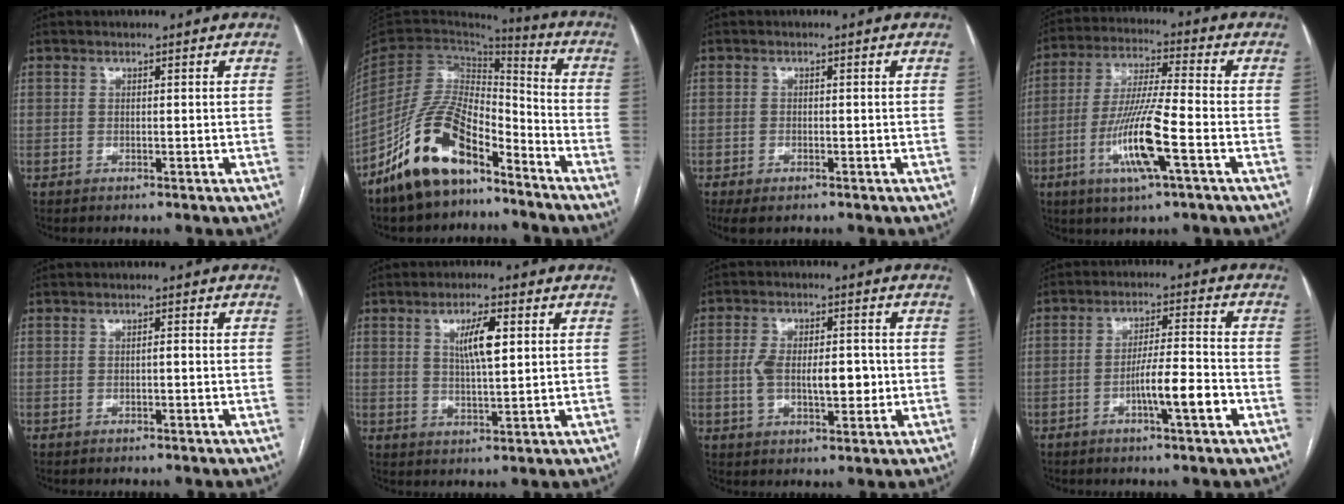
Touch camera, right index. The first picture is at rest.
{"total": 15.9, "force": [-11.0, 6.0, 9.8], "torque": [-0.194, 0.012, -0.205]}
{"total": 2.5, "force": [-1.6, 1.2, 1.5], "torque": [-0.029, -0.004, -0.020]}
{"total": 12.5, "force": [-4.3, 0.5, 11.8], "torque": [-0.235, -0.011, -0.083]}
{"total": 0.6, "force": [-0.2, 0.2, 0.6], "torque": [-0.009, 0.002, -0.002]}
{"total": 5.8, "force": [1.9, 1.1, 5.4], "torque": [-0.096, 0.003, 0.035]}
{"total": 8.7, "force": [-0.6, 4.0, 7.7], "torque": [-0.134, 0.015, -0.004]}
{"total": 7.6, "force": [-3.1, 0.5, 7.0], "torque": [-0.115, 0.005, -0.051]}